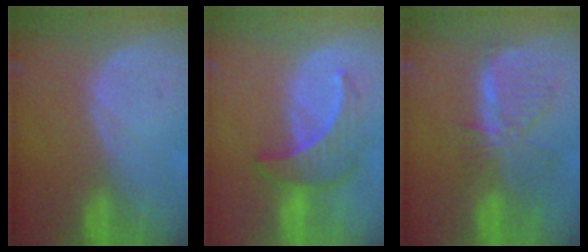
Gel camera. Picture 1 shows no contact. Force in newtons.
{"total": 6.6, "press": 6.5, "slide": 1.0}
{"total": 7.7, "press": 6.9, "slide": 3.4}